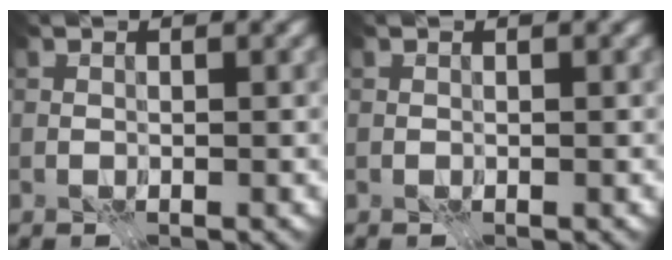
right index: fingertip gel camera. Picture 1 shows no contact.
{"total": 0.0}